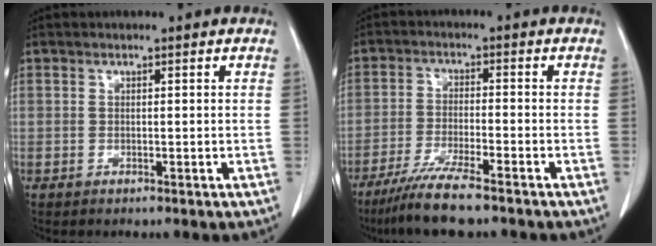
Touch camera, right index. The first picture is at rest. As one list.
[{"total": 8.0, "force": [-6.3, 0.1, 5.0], "torque": [-0.091, -0.023, -0.113]}]